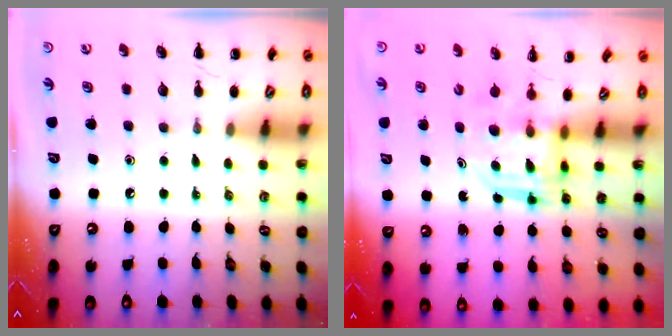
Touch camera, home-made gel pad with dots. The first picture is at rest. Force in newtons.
{"total": 3.1, "press": 3.1, "slide": 0.2}